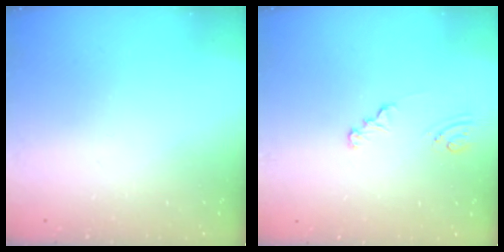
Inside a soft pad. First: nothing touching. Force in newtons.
{"total": 2.1, "press": 2.1, "slide": 0.2}